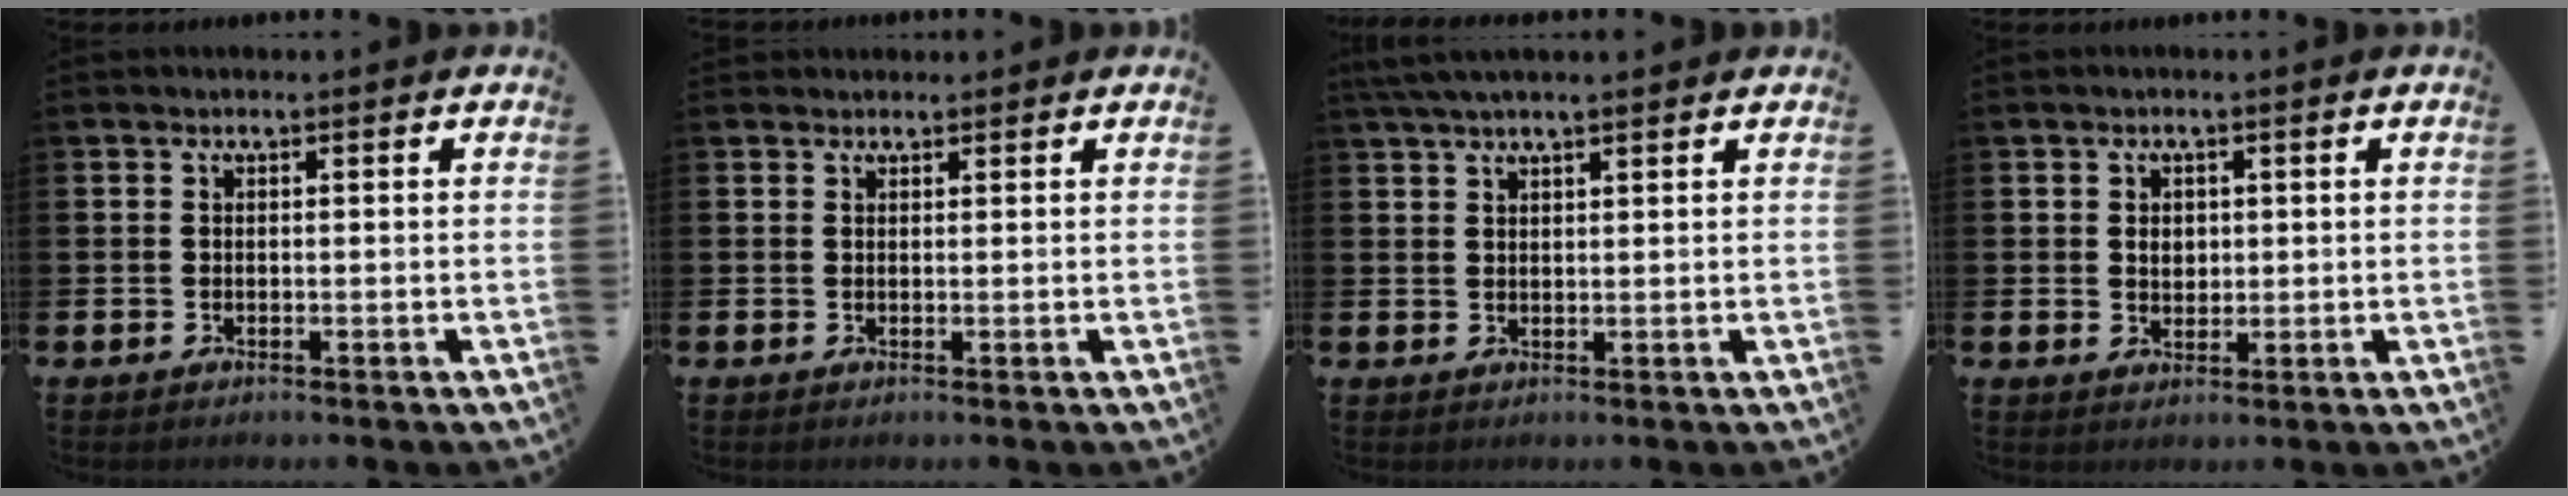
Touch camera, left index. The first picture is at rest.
{"total": 1.1, "force": [1.0, 0.4, 0.0], "torque": [0.014, -0.002, 0.017]}
{"total": 3.4, "force": [2.9, 0.5, 1.7], "torque": [-0.033, -0.003, 0.052]}
{"total": 2.0, "force": [0.7, 1.6, 0.9], "torque": [0.001, -0.001, 0.007]}